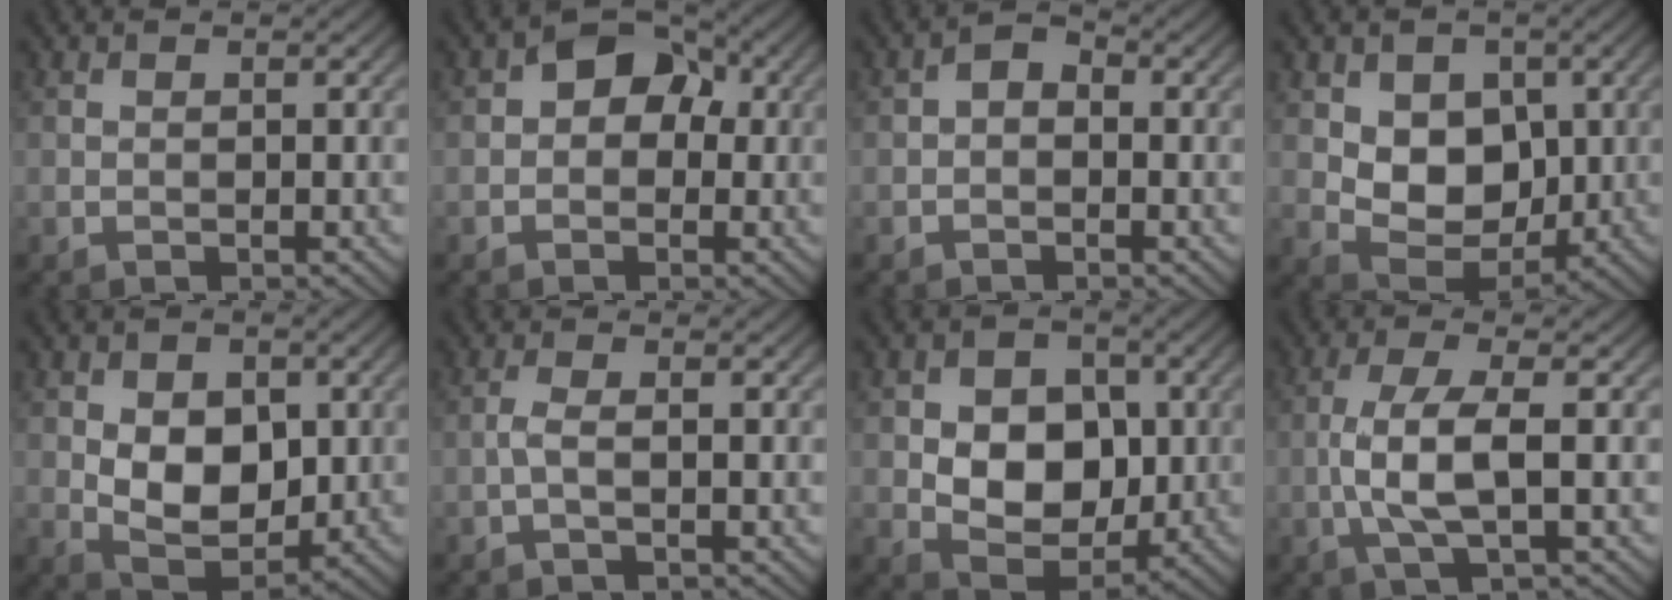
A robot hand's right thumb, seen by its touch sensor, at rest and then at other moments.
{"total": 5.2, "force": [0.8, 3.8, 3.5], "torque": [-0.042, 0.009, -0.002]}
{"total": 2.1, "force": [-0.4, 1.4, 1.4], "torque": [-0.027, 0.007, -0.014]}
{"total": 7.5, "force": [1.3, 5.7, 4.7], "torque": [-0.100, -0.012, 0.016]}
{"total": 8.6, "force": [0.2, 5.7, 6.4], "torque": [-0.118, -0.011, 0.004]}
{"total": 1.7, "force": [-0.4, 0.3, 1.6], "torque": [-0.037, 0.004, -0.013]}
{"total": 9.5, "force": [0.0, 6.9, 6.5], "torque": [-0.128, -0.007, -0.004]}
{"total": 6.0, "force": [-0.7, 1.6, 5.7], "torque": [-0.123, 0.007, -0.018]}